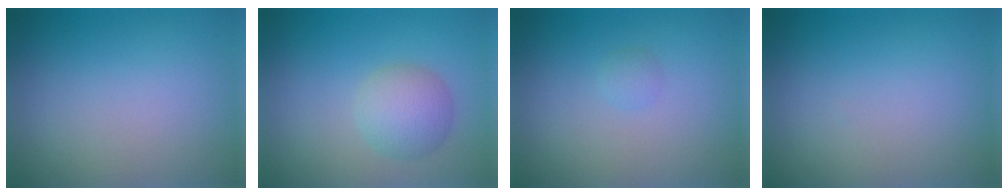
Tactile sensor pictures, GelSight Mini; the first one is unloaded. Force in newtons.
{"total": 3.3, "press": 3.3, "slide": 0.0}
{"total": 0.7, "press": 0.7, "slide": 0.0}
{"total": 0.0}